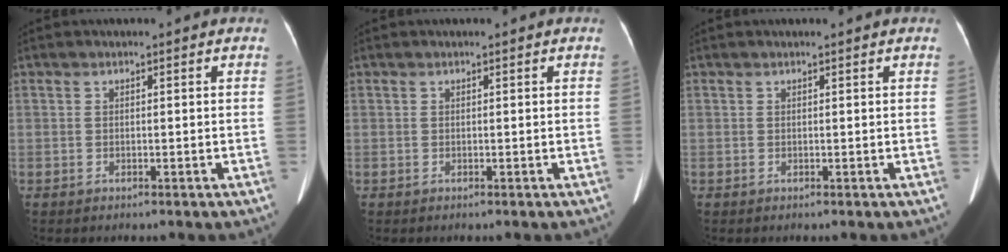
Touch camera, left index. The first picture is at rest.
{"total": 0.0}
{"total": 0.8, "force": [0.7, 0.0, 0.3], "torque": [-0.004, 0.011, 0.012]}